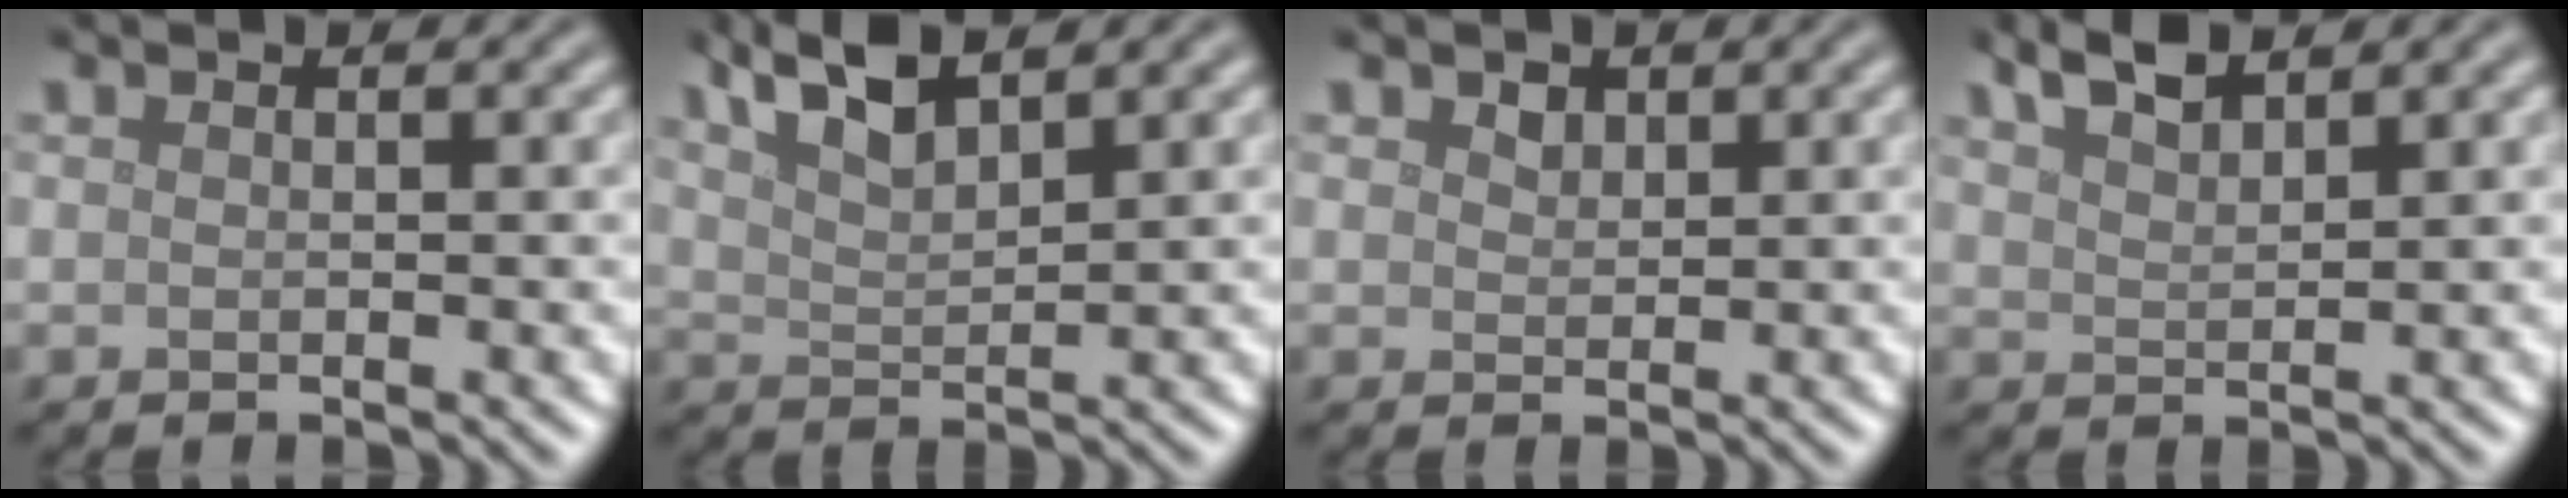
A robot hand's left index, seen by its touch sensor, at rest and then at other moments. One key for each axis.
{"total": 4.4, "fx": 3.3, "fy": 1.2, "fz": 2.7, "tx": -0.061, "ty": 0.009, "tz": 0.063}
{"total": 1.1, "fx": 0.7, "fy": 0.7, "fz": 0.3, "tx": -0.008, "ty": -0.001, "tz": 0.013}
{"total": 3.0, "fx": 2.5, "fy": 0.6, "fz": 1.5, "tx": -0.031, "ty": 0.008, "tz": 0.051}